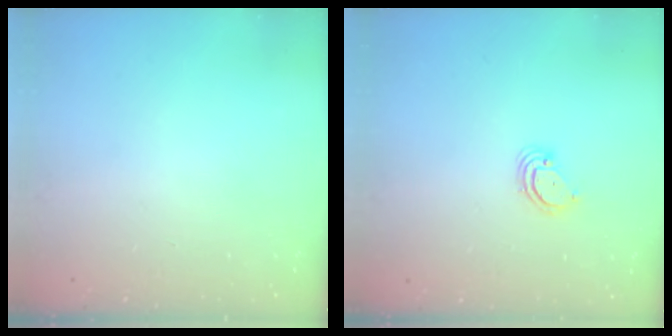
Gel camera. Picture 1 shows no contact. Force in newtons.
{"total": 3.6, "press": 3.6, "slide": 0.3}